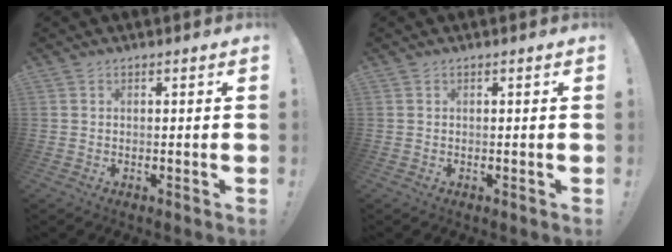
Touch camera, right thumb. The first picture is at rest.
{"total": 0.0}